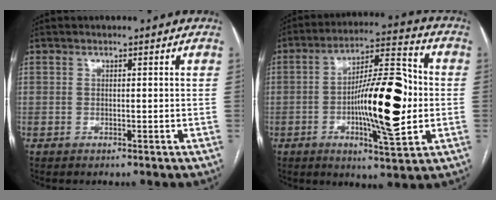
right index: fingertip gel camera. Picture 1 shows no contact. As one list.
[{"total": 16.4, "force": [-1.8, 3.4, 16.0], "torque": [-0.259, 0.012, -0.028]}]